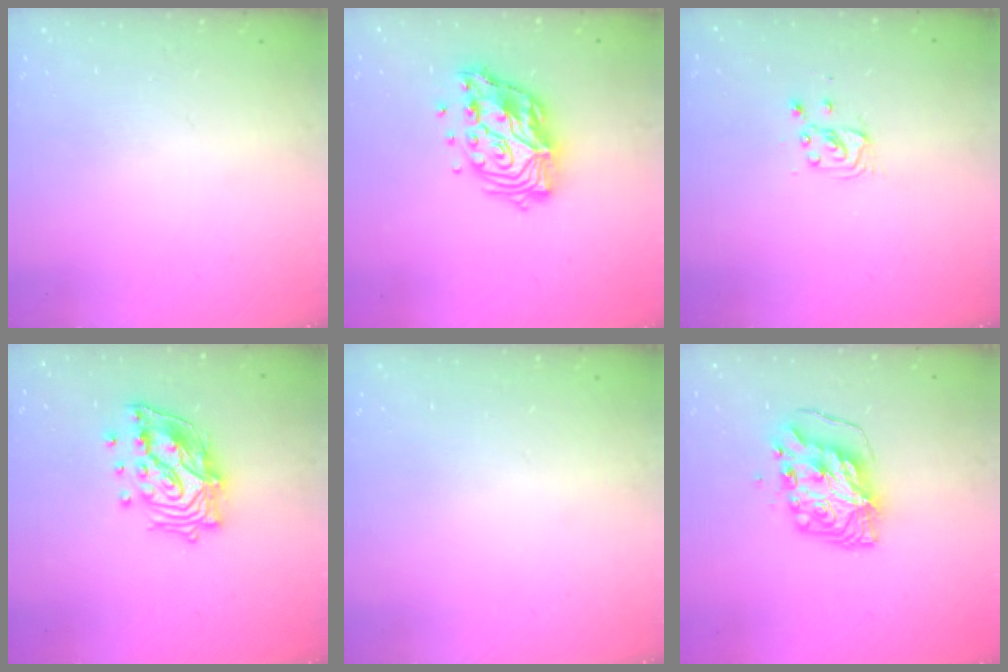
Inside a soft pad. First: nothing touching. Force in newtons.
{"total": 14.9, "press": 14.8, "slide": 1.5}
{"total": 2.9, "press": 2.9, "slide": 0.4}
{"total": 16.3, "press": 16.2, "slide": 2.1}
{"total": 0.0}
{"total": 8.3, "press": 8.3, "slide": 0.9}